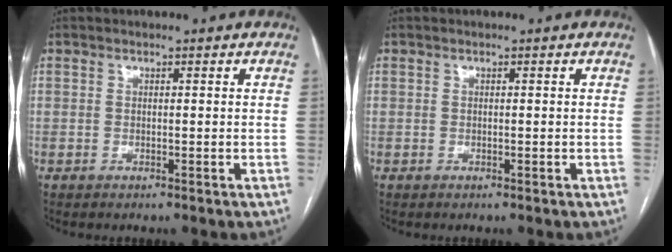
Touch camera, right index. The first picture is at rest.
{"total": 0.0}